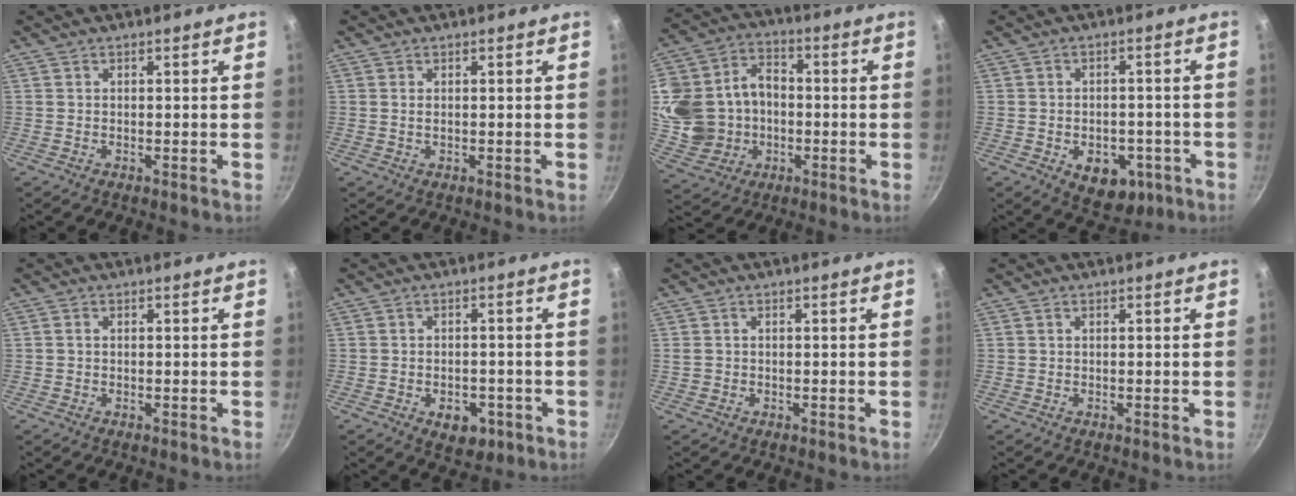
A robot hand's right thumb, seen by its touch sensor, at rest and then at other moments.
{"total": 0.9, "force": [0.2, 0.5, 0.8], "torque": [-0.013, 0.001, 0.002]}
{"total": 18.3, "force": [-1.1, 14.8, 10.6], "torque": [-0.211, 0.031, -0.007]}
{"total": 9.9, "force": [-3.8, 6.7, 6.2], "torque": [-0.050, 0.008, -0.037]}
{"total": 0.5, "force": [0.1, 0.4, 0.3], "torque": [-0.005, 0.004, 0.001]}
{"total": 6.2, "force": [-2.7, 4.1, 3.9], "torque": [-0.030, 0.011, -0.026]}
{"total": 2.3, "force": [-0.5, 2.0, 0.9], "torque": [-0.014, 0.004, -0.011]}
{"total": 0.0}